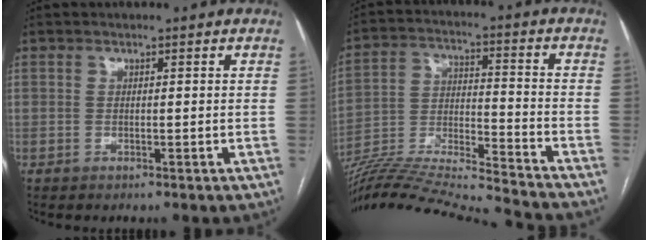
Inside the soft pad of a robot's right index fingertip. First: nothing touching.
{"total": 23.3, "force": [-21.8, -1.1, 8.0], "torque": [-0.173, -0.026, -0.353]}